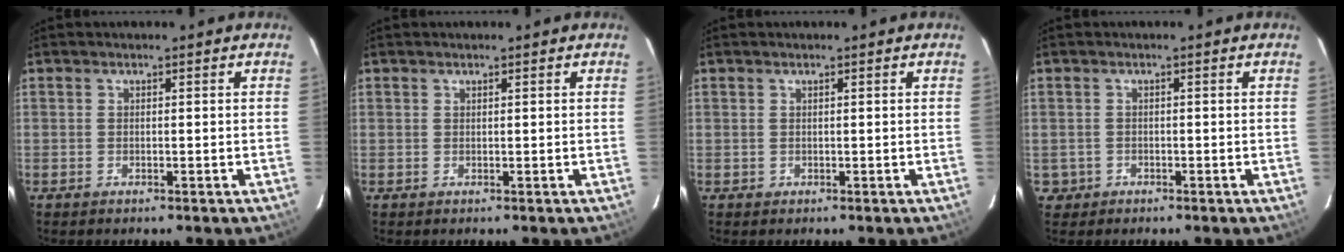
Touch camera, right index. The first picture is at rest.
{"total": 0.5, "force": [0.3, 0.4, -0.1], "torque": [0.002, 0.002, 0.005]}
{"total": 0.8, "force": [0.1, 0.8, -0.1], "torque": [0.004, 0.004, 0.002]}
{"total": 2.2, "force": [-0.6, 2.2, 0.1], "torque": [-0.007, 0.005, -0.006]}